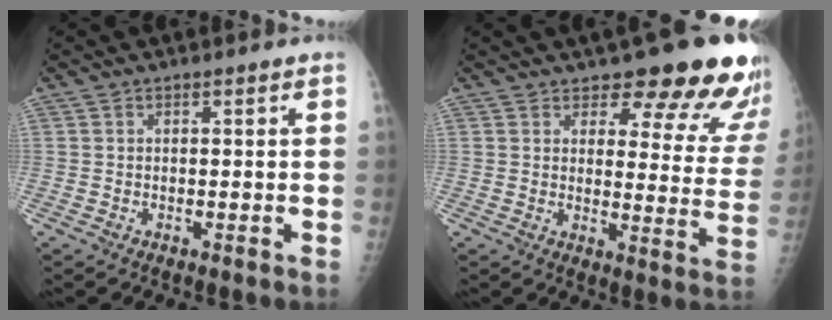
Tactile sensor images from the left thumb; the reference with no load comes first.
{"total": 18.2, "force": [14.9, 5.7, 8.8], "torque": [-0.054, -0.099, 0.167]}